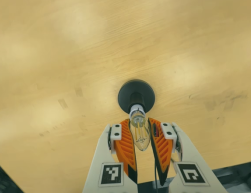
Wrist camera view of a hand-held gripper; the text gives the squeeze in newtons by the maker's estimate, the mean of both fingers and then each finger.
{"total": 23.0, "left": 24.7, "right": 21.3}